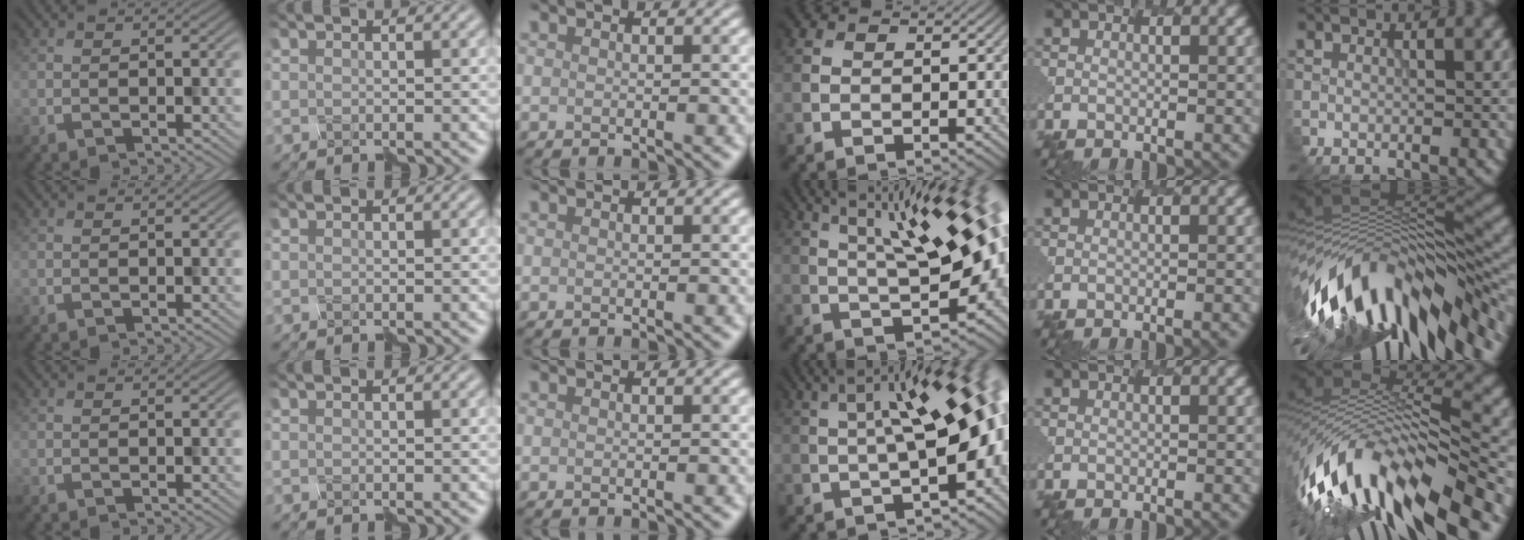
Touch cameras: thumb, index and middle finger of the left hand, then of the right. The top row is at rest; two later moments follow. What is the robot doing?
{"motion": "disassemble", "object": "spray bottle"}